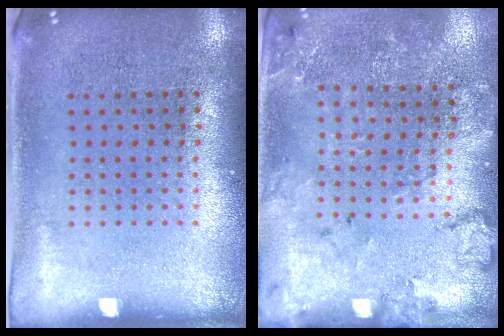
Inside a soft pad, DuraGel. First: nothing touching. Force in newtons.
{"total": 1.7, "press": 1.6, "slide": 0.5}